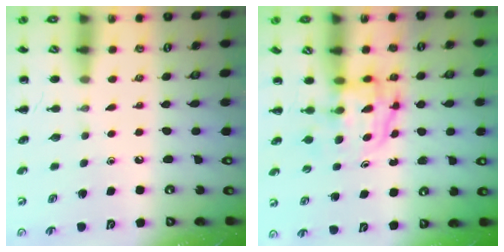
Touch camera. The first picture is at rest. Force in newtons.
{"total": 3.8, "press": 3.7, "slide": 0.6}